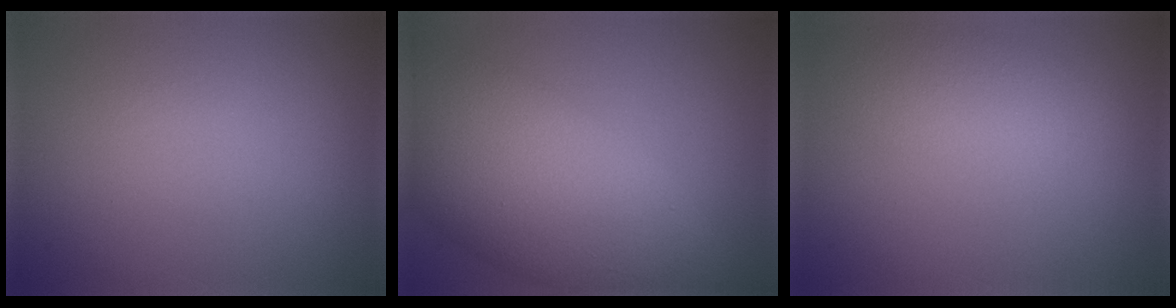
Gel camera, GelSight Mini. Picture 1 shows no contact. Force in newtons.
{"total": 10.3, "press": 10.3, "slide": 0.2}
{"total": 3.6, "press": 3.6, "slide": 0.1}